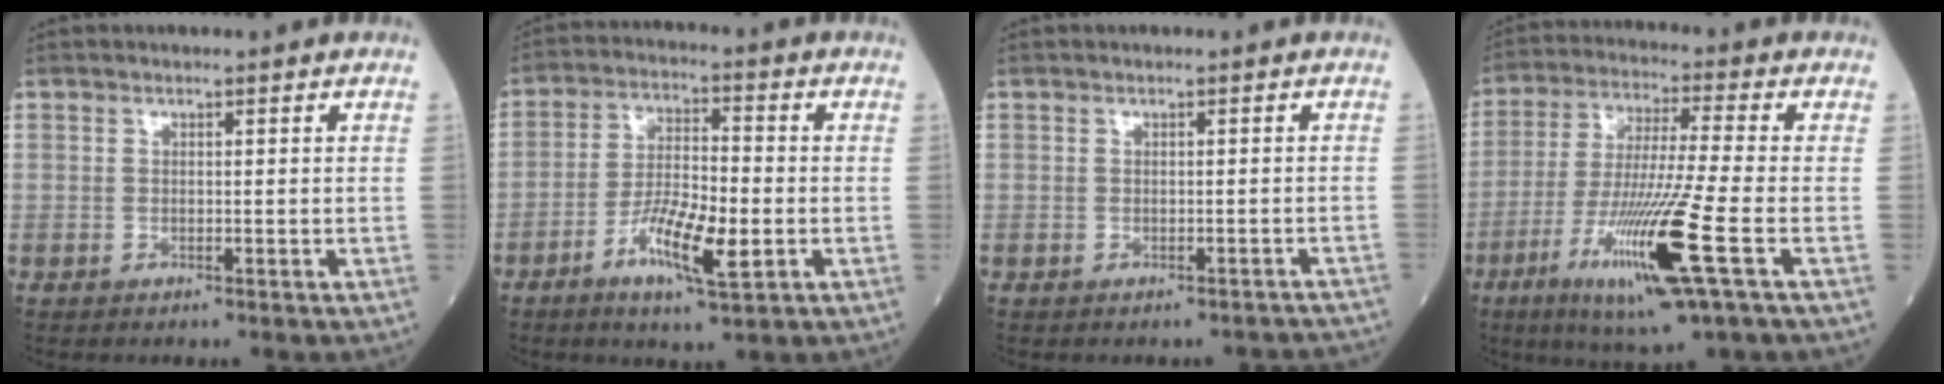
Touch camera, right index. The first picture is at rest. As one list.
[{"total": 9.6, "force": [-3.4, 2.0, 8.7], "torque": [-0.166, -0.006, -0.061]}, {"total": 3.9, "force": [-3.7, 1.3, 0.6], "torque": [-0.002, 0.003, -0.033]}, {"total": 15.5, "force": [-5.9, -0.3, 14.4], "torque": [-0.288, -0.031, -0.109]}]